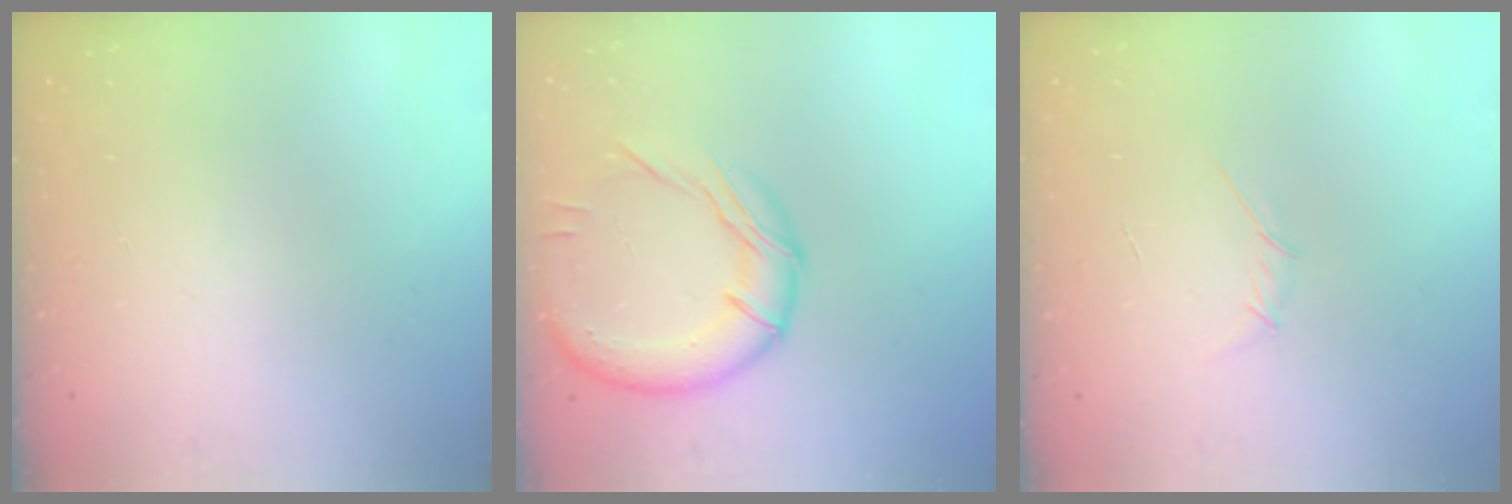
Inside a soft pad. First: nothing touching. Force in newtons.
{"total": 17.0, "press": 16.9, "slide": 1.0}
{"total": 3.5, "press": 3.4, "slide": 0.9}